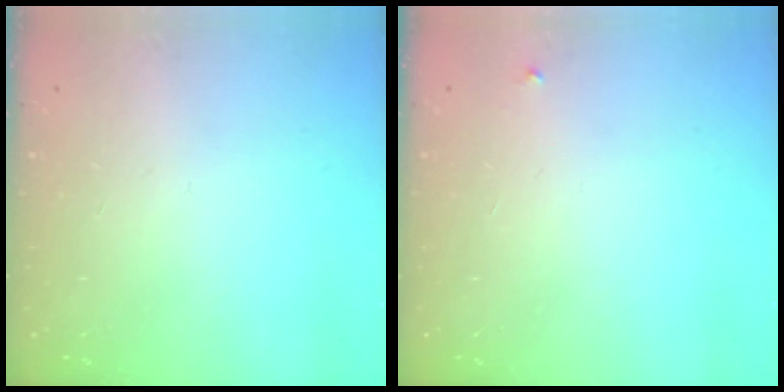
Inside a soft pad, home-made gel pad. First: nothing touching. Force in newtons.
{"total": 2.1, "press": 2.1, "slide": 0.1}